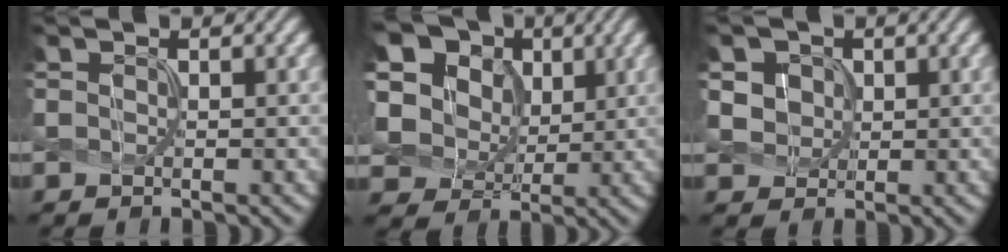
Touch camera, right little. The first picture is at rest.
{"total": 13.5, "force": [5.3, 10.5, 6.7], "torque": [-0.171, 0.035, 0.097]}
{"total": 4.3, "force": [1.8, 3.5, 1.9], "torque": [-0.058, 0.007, 0.034]}